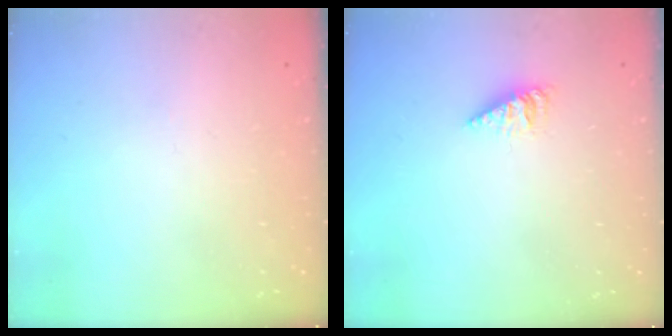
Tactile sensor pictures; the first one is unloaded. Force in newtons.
{"total": 3.0, "press": 3.0, "slide": 0.4}